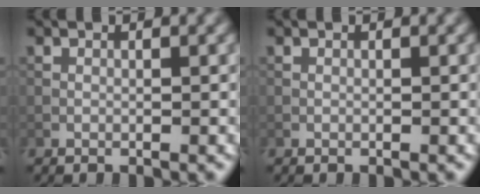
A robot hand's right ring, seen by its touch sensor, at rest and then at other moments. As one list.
[{"total": 0.0}]